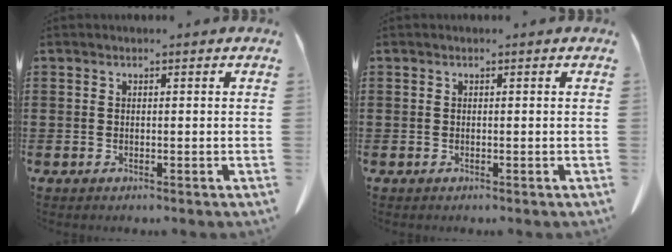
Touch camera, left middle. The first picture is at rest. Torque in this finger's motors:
{"motor_torque": [0.00, 0.00, -0.02, 0.00]}